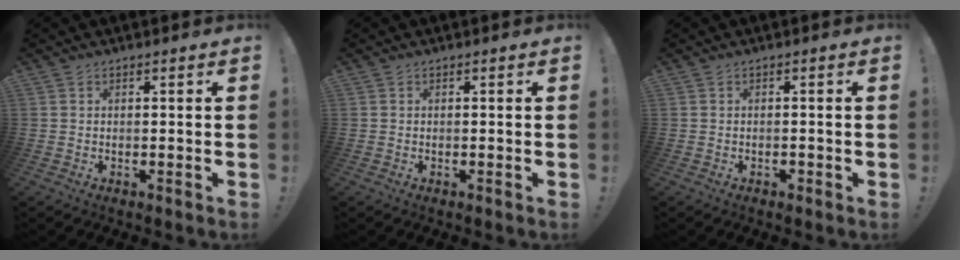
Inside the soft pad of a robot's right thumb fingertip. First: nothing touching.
{"total": 0.0}
{"total": 0.9, "force": [-0.8, 0.4, 0.2], "torque": [-0.009, 0.005, -0.012]}